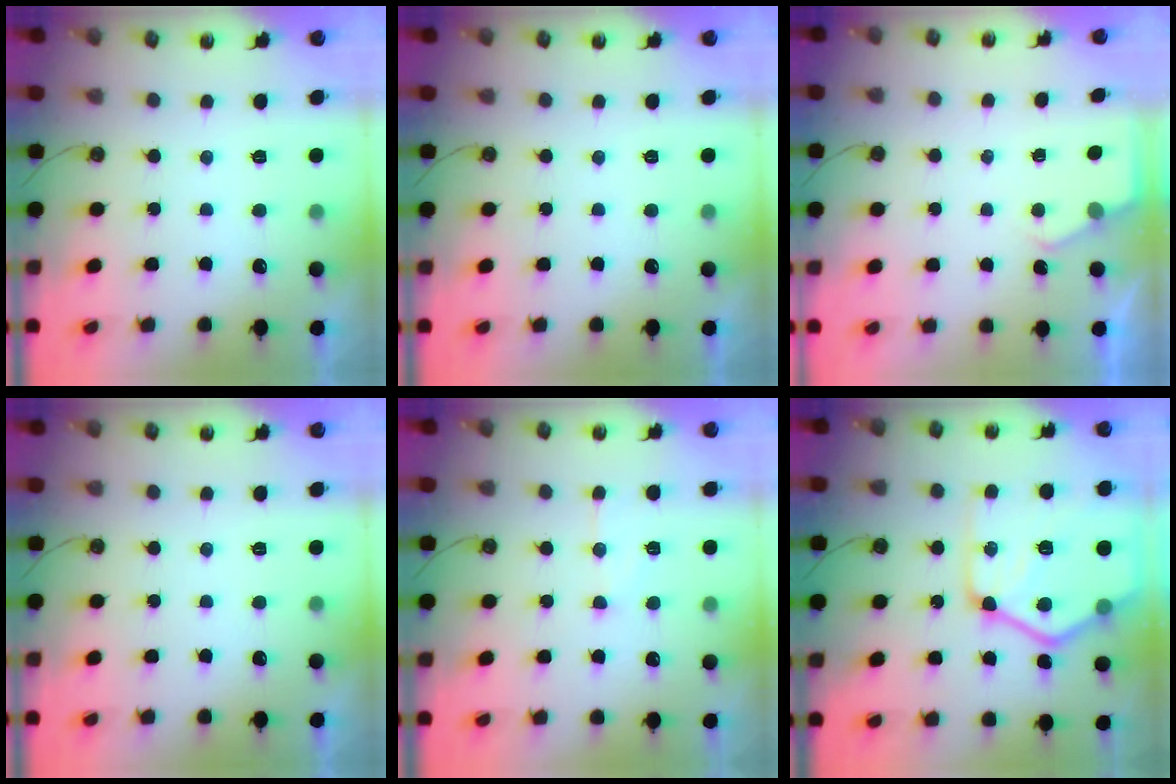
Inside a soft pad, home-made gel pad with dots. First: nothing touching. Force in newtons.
{"total": 0.0}
{"total": 2.6, "press": 2.6, "slide": 0.4}
{"total": 0.0}
{"total": 7.1, "press": 7.1, "slide": 0.5}
{"total": 21.2, "press": 21.1, "slide": 2.6}